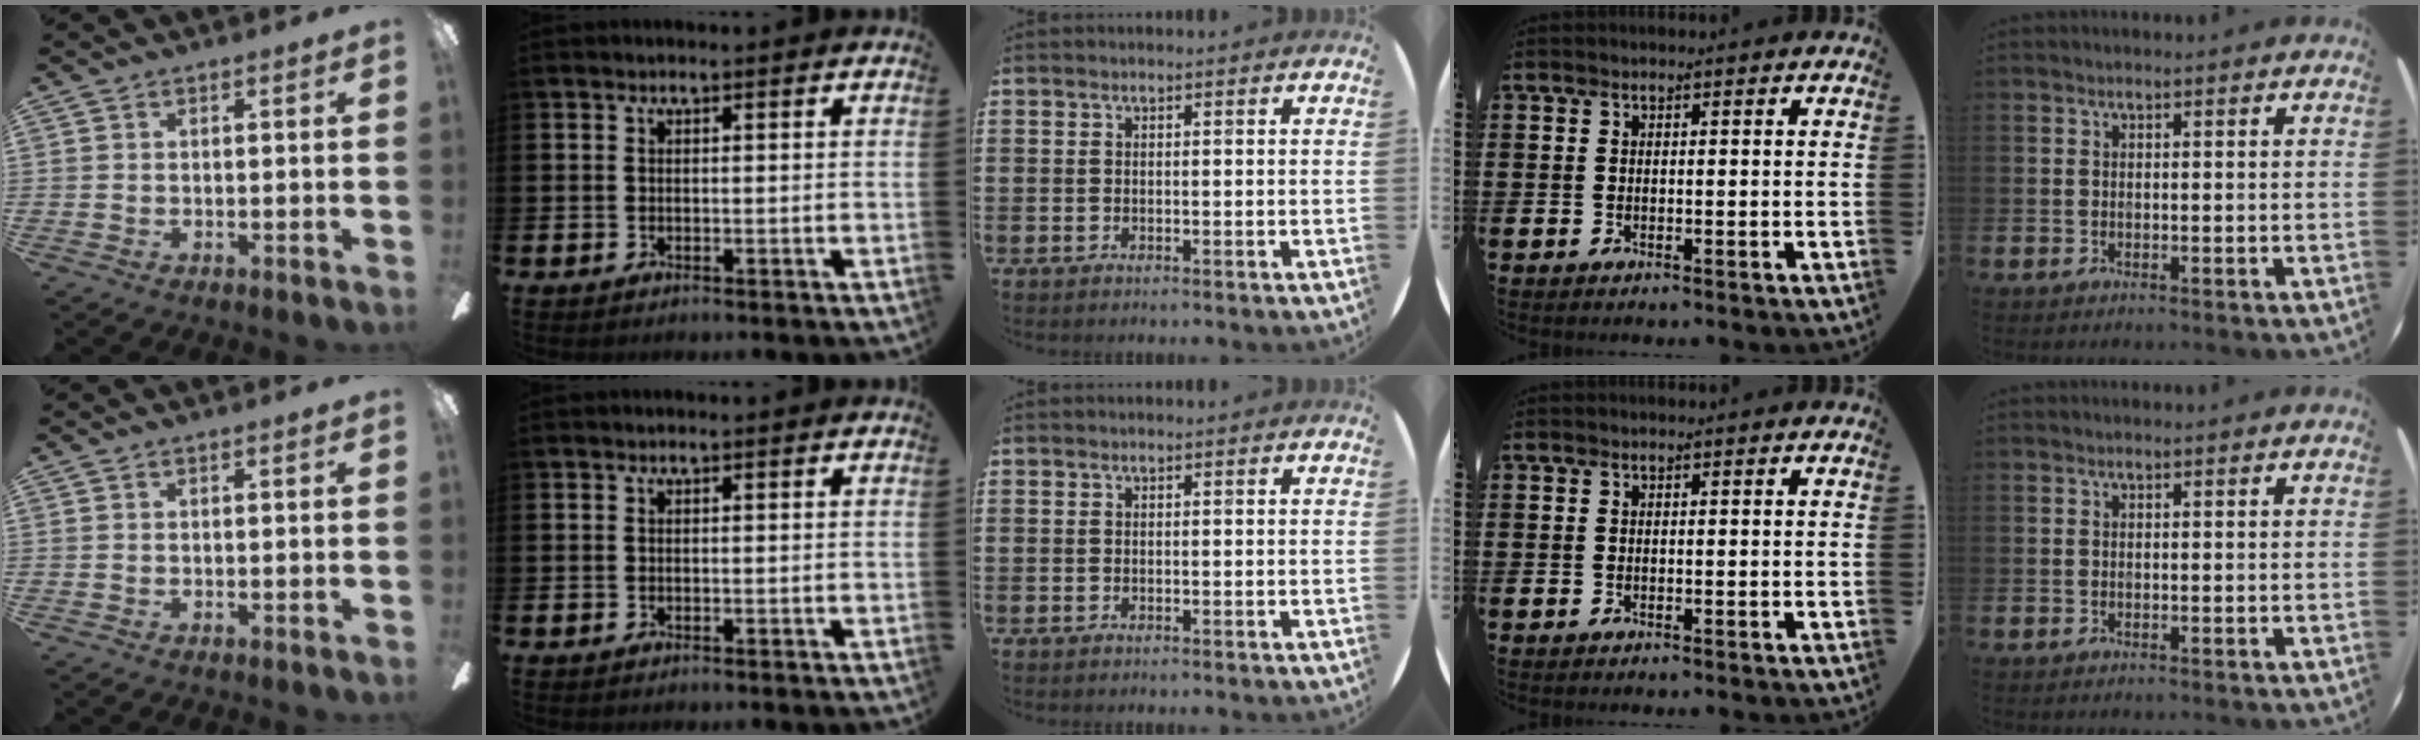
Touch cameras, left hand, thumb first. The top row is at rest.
{}